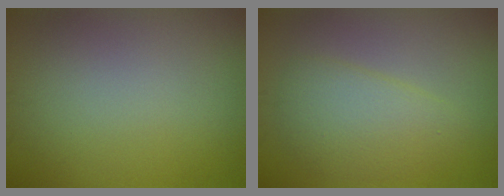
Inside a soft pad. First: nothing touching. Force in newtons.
{"total": 3.6, "press": 3.6, "slide": 0.0}